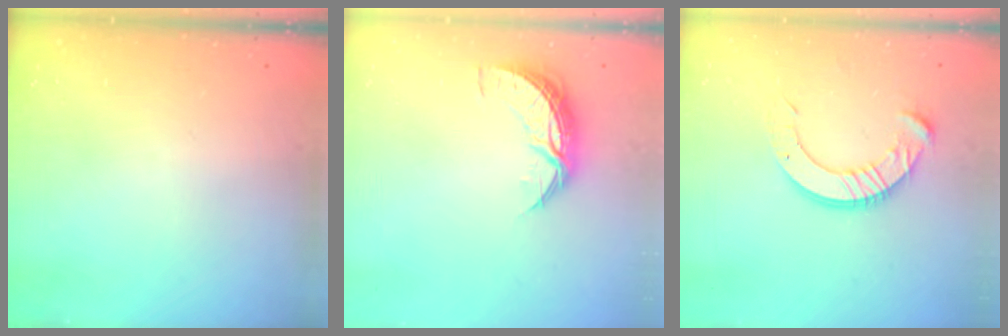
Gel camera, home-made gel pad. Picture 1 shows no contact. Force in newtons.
{"total": 8.2, "press": 8.2, "slide": 0.4}
{"total": 12.2, "press": 12.1, "slide": 1.2}